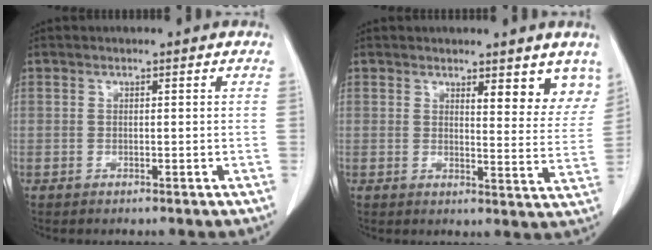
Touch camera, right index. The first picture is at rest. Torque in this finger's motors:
{"motor_torque": [0.21, 0.02, 0.17, 0.04]}